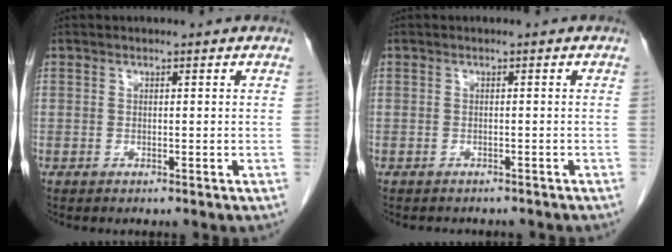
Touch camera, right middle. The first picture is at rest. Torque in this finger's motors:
{"motor_torque": [0.69, -0.69, 0.04, 0.01]}